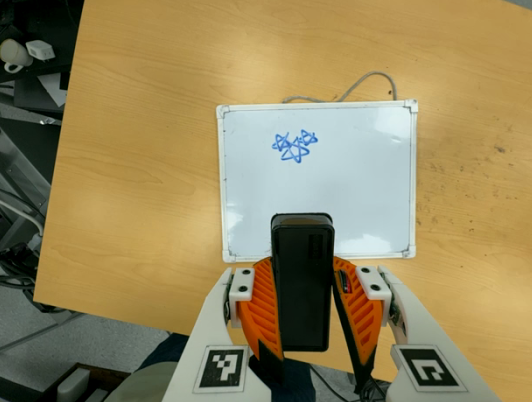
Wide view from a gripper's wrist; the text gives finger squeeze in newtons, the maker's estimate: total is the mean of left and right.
{"total": 9.2, "left": 7.4, "right": 11.0}